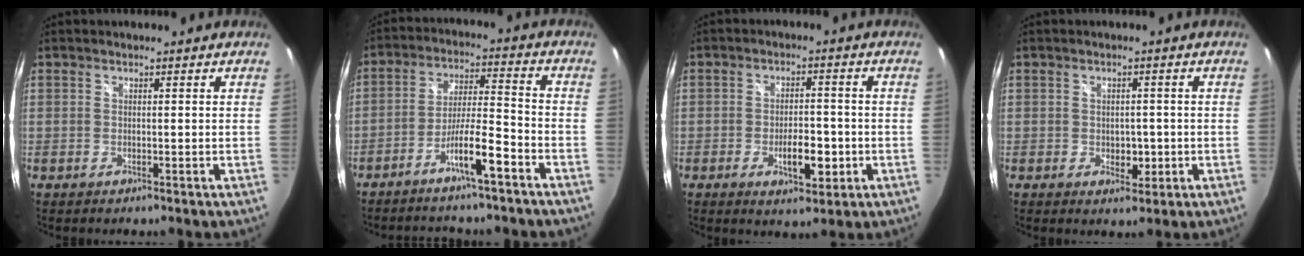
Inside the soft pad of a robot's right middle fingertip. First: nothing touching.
{"total": 7.7, "force": [-5.4, 0.5, 5.5], "torque": [-0.116, 0.009, -0.093]}
{"total": 6.7, "force": [-2.4, 2.8, 5.6], "torque": [-0.101, -0.002, -0.031]}
{"total": 3.2, "force": [-0.8, 2.3, 2.0], "torque": [-0.033, -0.002, -0.008]}